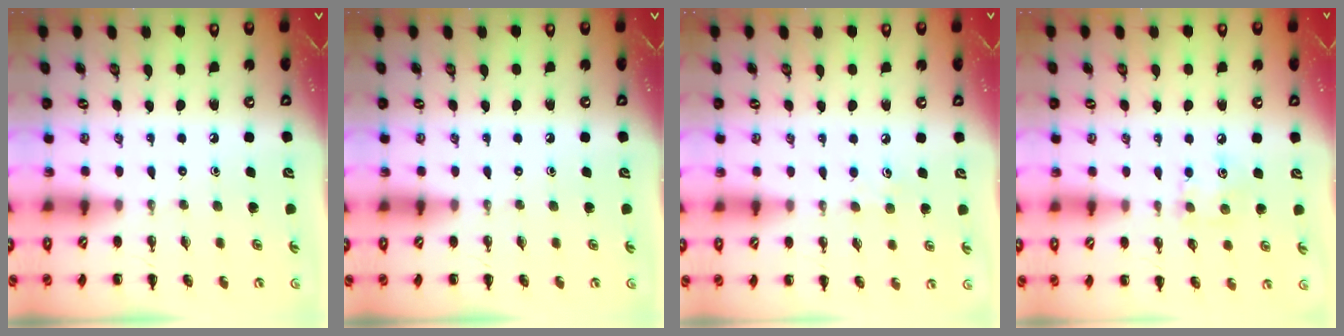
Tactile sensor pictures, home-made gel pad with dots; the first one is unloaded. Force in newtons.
{"total": 0.0}
{"total": 4.5, "press": 4.2, "slide": 1.4}
{"total": 6.0, "press": 5.8, "slide": 1.4}